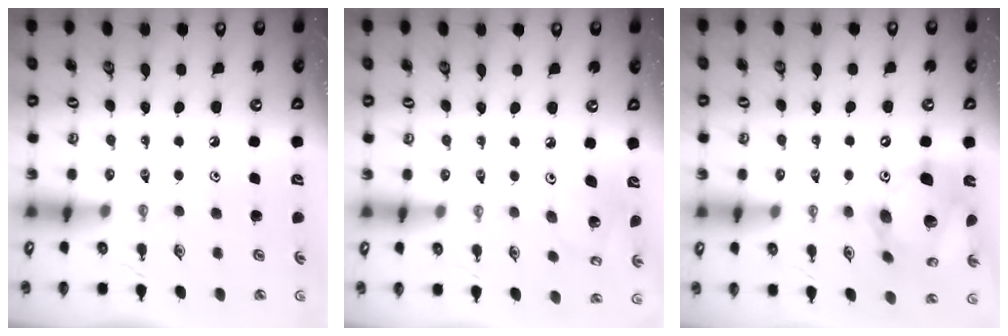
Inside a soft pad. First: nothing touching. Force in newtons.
{"total": 5.3, "press": 4.8, "slide": 2.3}
{"total": 17.3, "press": 17.1, "slide": 2.6}